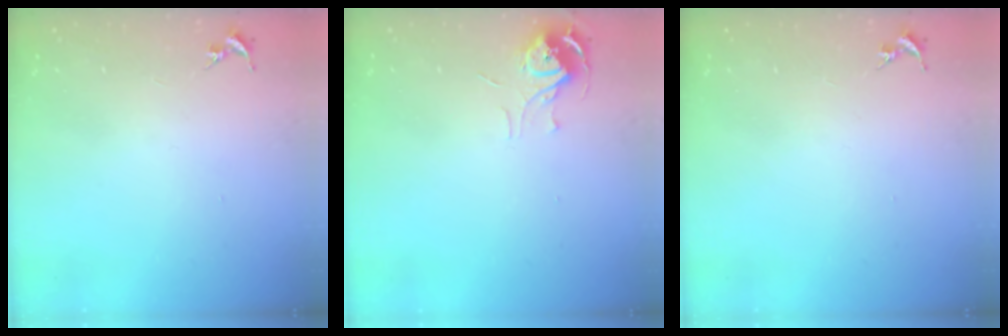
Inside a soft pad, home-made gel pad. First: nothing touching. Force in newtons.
{"total": 6.2, "press": 6.1, "slide": 0.5}
{"total": 0.0}